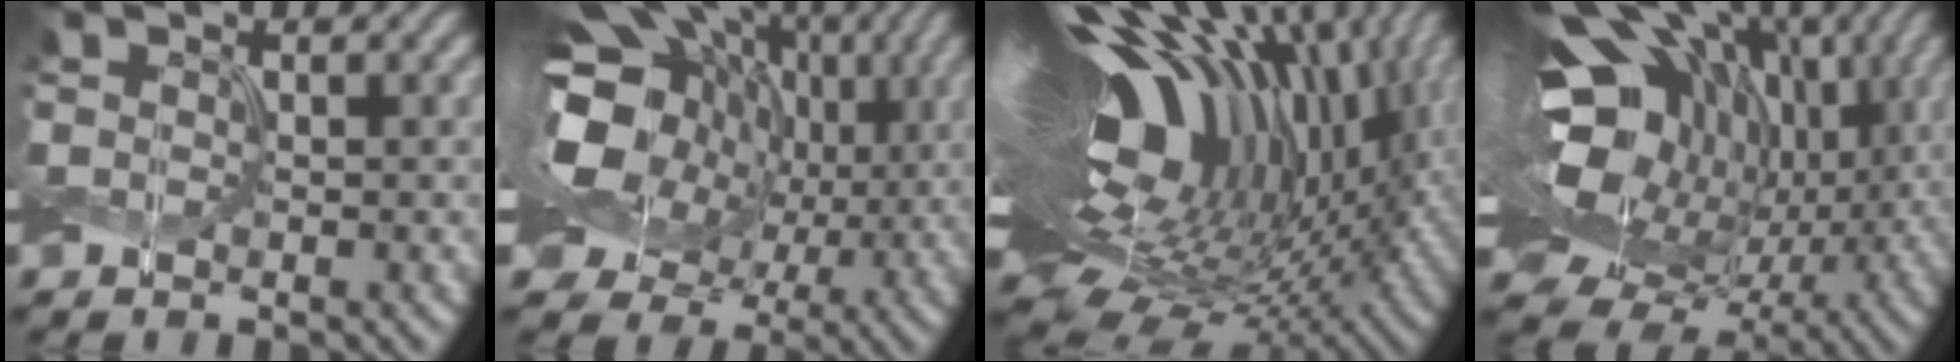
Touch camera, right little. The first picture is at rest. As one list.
[{"total": 16.7, "force": [1.4, 13.2, 10.1], "torque": [-0.195, 0.004, 0.010]}, {"total": 20.9, "force": [3.7, 10.6, 17.6], "torque": [-0.293, 0.019, 0.057]}, {"total": 19.9, "force": [2.6, 14.1, 13.8], "torque": [-0.253, 0.005, 0.058]}]